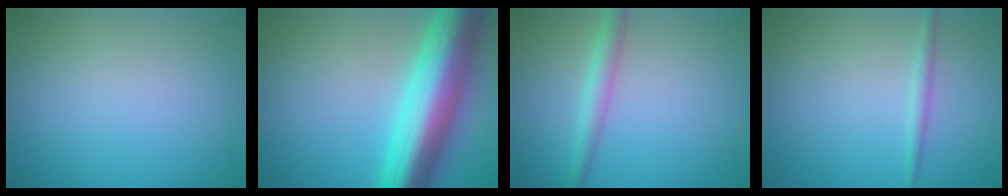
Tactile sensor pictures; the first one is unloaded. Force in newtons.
{"total": 10.9, "press": 10.9, "slide": 0.2}
{"total": 2.4, "press": 2.4, "slide": 0.1}
{"total": 1.1, "press": 1.1, "slide": 0.1}